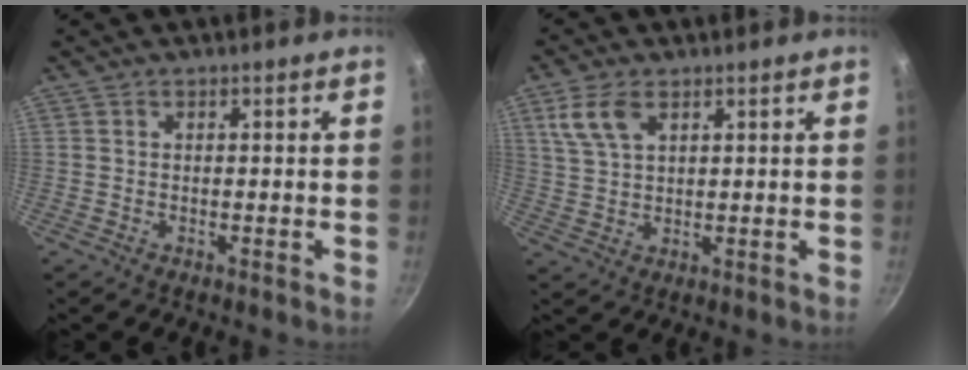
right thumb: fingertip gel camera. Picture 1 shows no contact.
{"total": 6.4, "force": [3.1, 3.4, 4.5], "torque": [-0.089, -0.002, 0.065]}